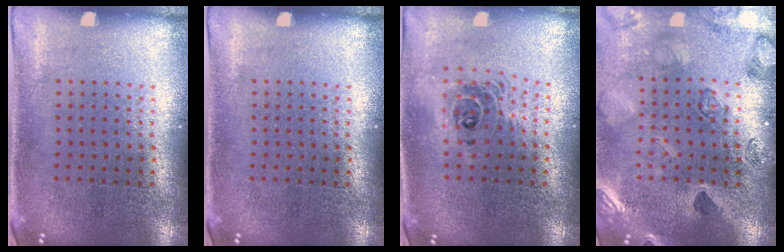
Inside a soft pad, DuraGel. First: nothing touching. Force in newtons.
{"total": 0.0}
{"total": 1.7, "press": 1.4, "slide": 0.9}
{"total": 2.4, "press": 2.4, "slide": 0.4}